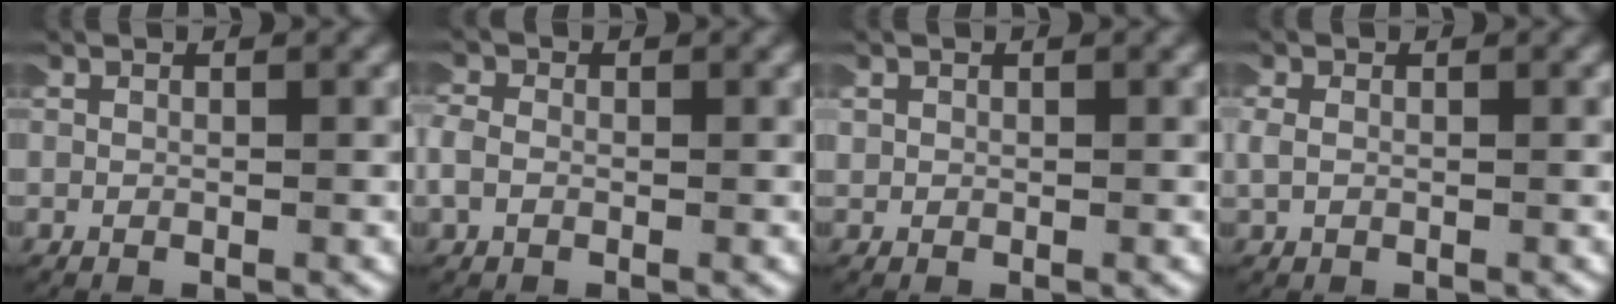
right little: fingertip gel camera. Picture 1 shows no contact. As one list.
[{"total": 2.5, "force": [-0.1, 2.2, 1.3], "torque": [-0.040, 0.001, -0.005]}, {"total": 0.7, "force": [0.2, 0.7, 0.1], "torque": [-0.004, 0.004, 0.002]}, {"total": 1.5, "force": [0.3, 1.1, 0.9], "torque": [-0.032, -0.002, 0.007]}]